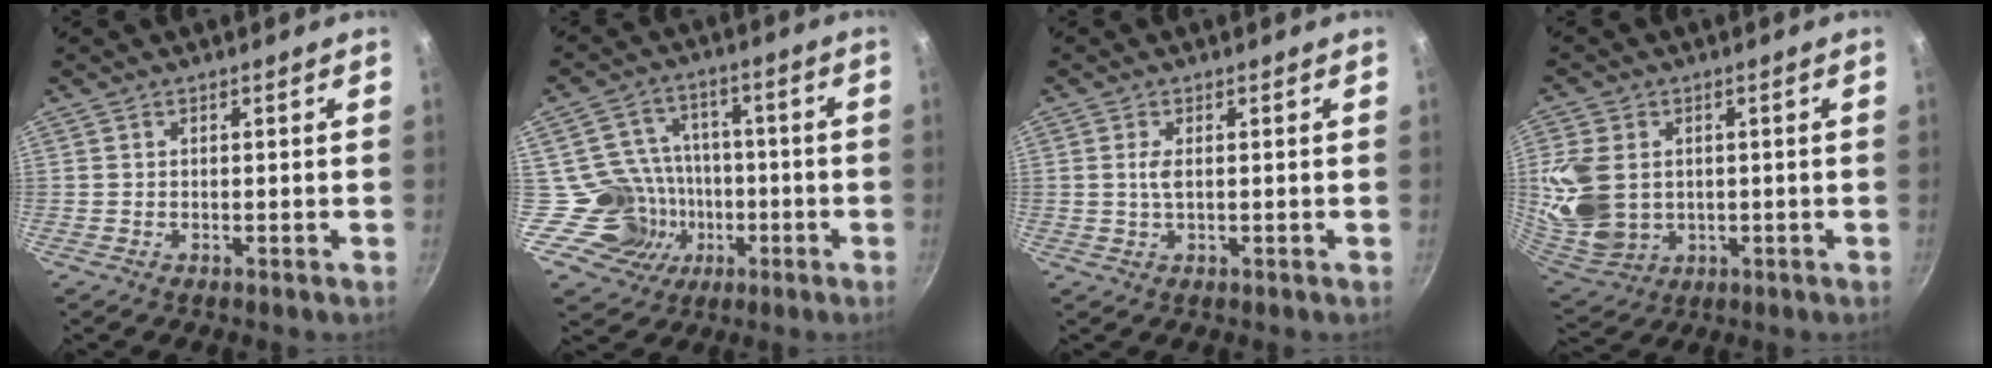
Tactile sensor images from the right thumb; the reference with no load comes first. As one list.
[{"total": 11.9, "force": [-3.1, 11.3, 2.2], "torque": [0.008, 0.041, -0.046]}, {"total": 2.0, "force": [0.2, 0.7, 1.9], "torque": [-0.040, -0.001, 0.005]}, {"total": 13.6, "force": [1.4, 10.3, 8.8], "torque": [-0.181, -0.020, 0.043]}]